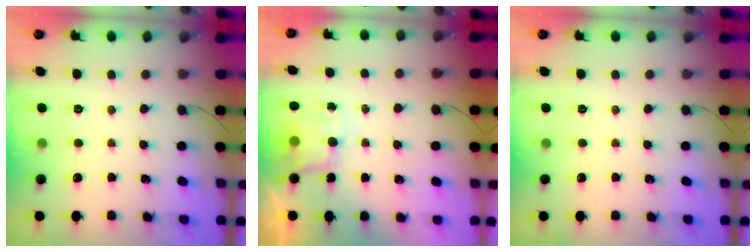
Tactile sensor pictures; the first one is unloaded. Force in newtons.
{"total": 5.7, "press": 5.7, "slide": 0.4}
{"total": 0.0}